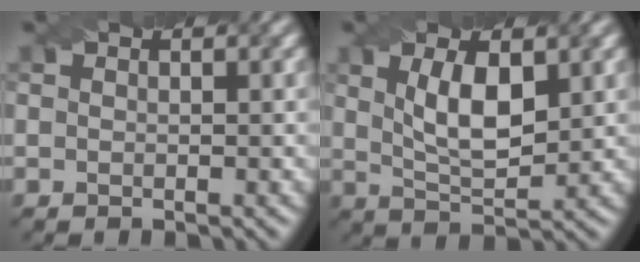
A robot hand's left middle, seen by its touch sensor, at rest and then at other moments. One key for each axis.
{"total": 5.1, "fx": 1.2, "fy": 2.1, "fz": 4.5, "tx": -0.091, "ty": -0.002, "tz": 0.026}